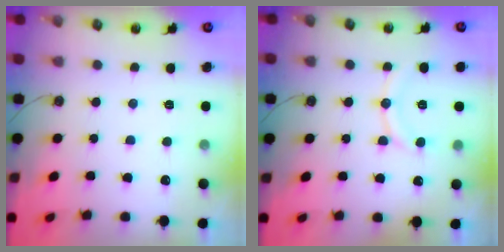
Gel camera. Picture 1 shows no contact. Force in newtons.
{"total": 8.8, "press": 8.7, "slide": 0.8}